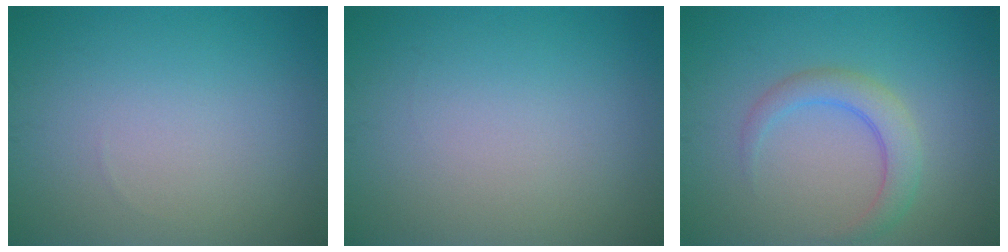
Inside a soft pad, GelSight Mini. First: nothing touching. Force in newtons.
{"total": 0.0}
{"total": 3.0, "press": 3.0, "slide": 0.1}